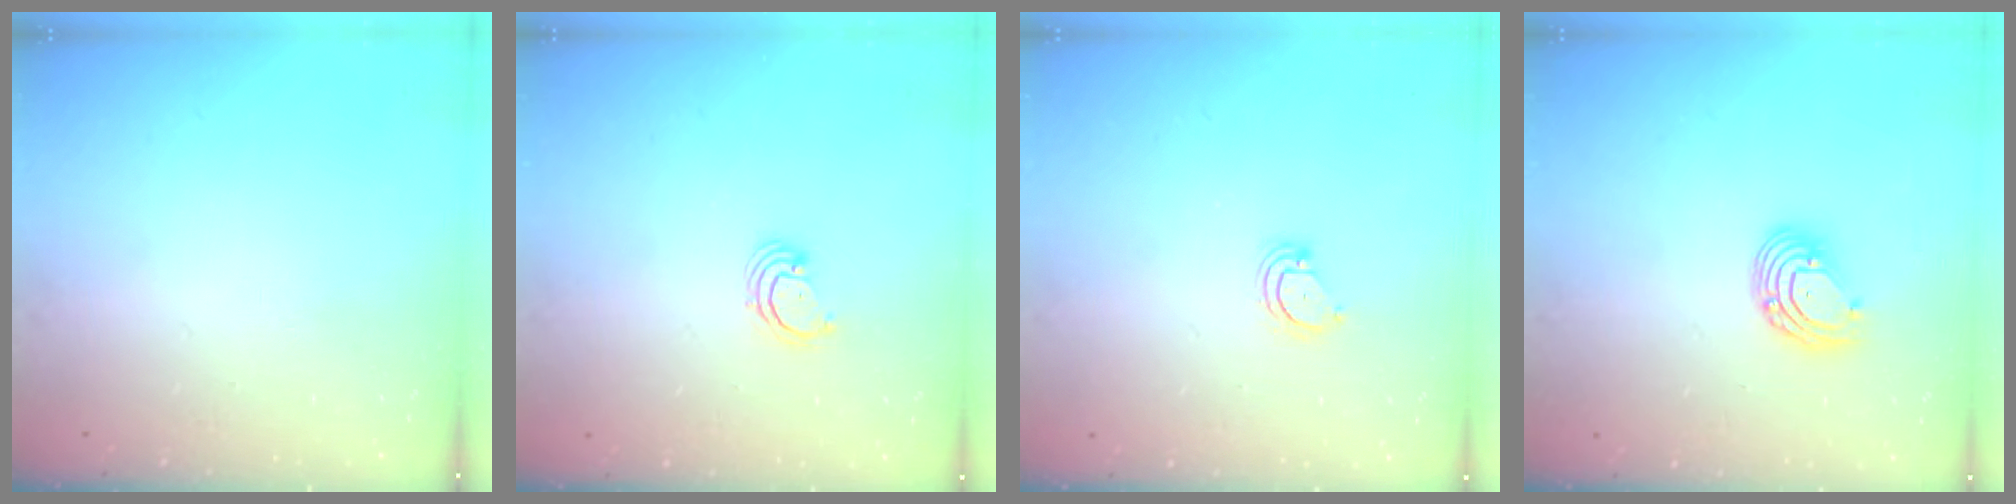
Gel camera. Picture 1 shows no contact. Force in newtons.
{"total": 2.6, "press": 2.6, "slide": 0.3}
{"total": 2.3, "press": 2.3, "slide": 0.2}
{"total": 7.3, "press": 7.3, "slide": 0.8}